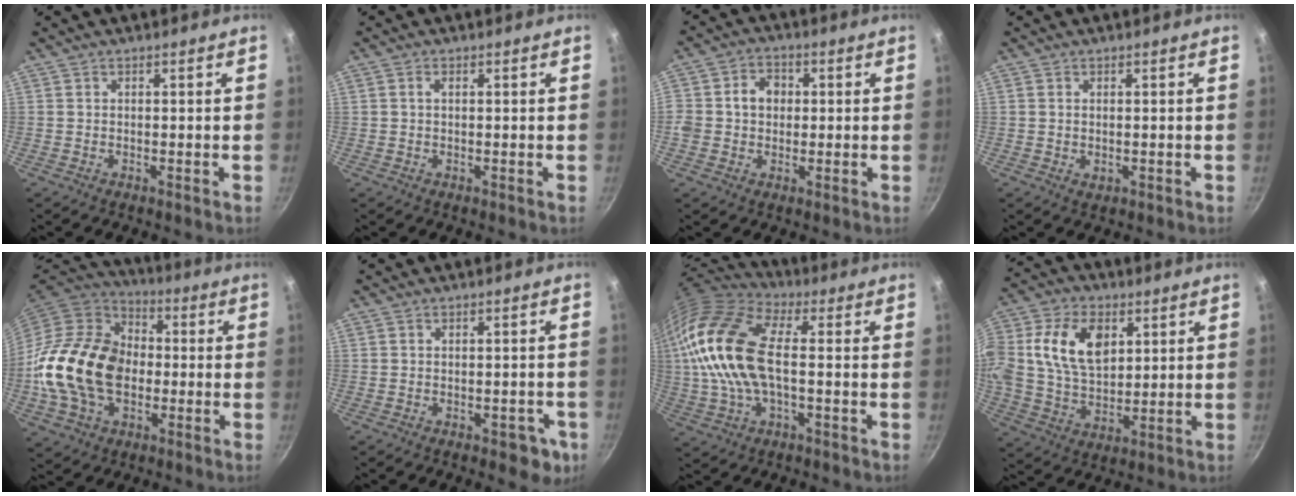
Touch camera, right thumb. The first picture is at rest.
{"total": 1.1, "force": [0.3, 0.6, 0.9], "torque": [-0.014, 0.004, 0.003]}
{"total": 6.1, "force": [0.4, 5.3, 3.0], "torque": [-0.023, 0.009, -0.005]}
{"total": 1.2, "force": [0.1, 0.8, 1.0], "torque": [-0.014, -0.002, 0.002]}
{"total": 22.3, "force": [-2.4, 16.1, 15.3], "torque": [-0.263, 0.035, -0.045]}
{"total": 5.3, "force": [-2.1, 3.0, 3.8], "torque": [-0.018, 0.020, -0.016]}
{"total": 19.6, "force": [0.8, 10.1, 16.7], "torque": [-0.333, 0.023, 0.003]}
{"total": 15.8, "force": [4.2, 10.5, 11.0], "torque": [-0.193, 0.004, 0.074]}